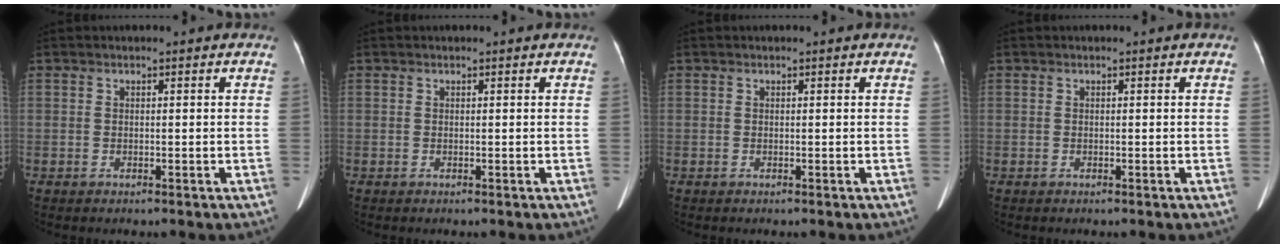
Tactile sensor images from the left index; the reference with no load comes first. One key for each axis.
{"total": 0.0}
{"total": 0.0}
{"total": 0.0}